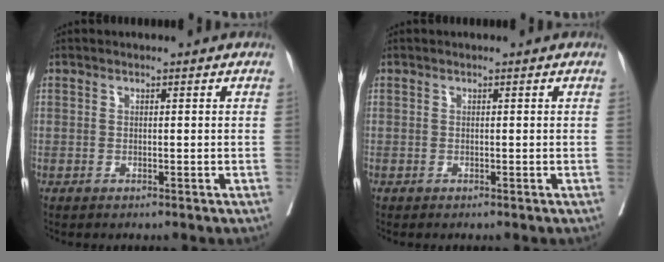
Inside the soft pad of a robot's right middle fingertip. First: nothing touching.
{"total": 0.0}